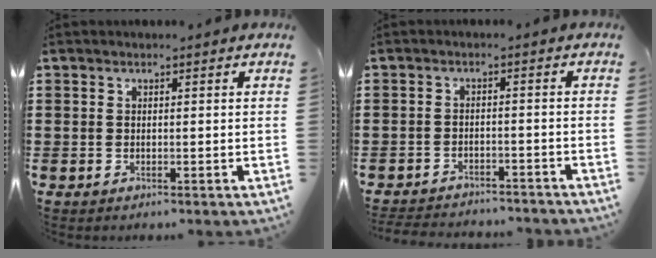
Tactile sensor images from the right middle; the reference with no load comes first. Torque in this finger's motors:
{"motor_torque": [1.70, 0.43, 0.09, 0.09]}